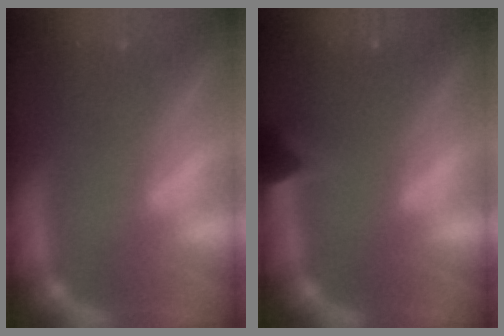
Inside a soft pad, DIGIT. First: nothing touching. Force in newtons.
{"total": 2.4}